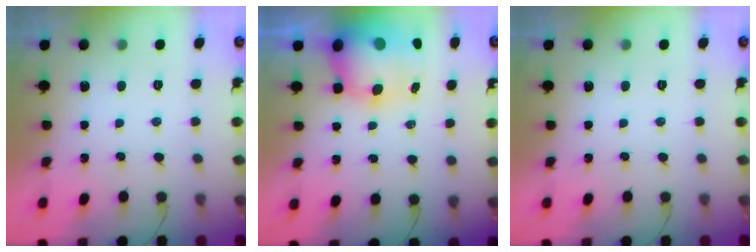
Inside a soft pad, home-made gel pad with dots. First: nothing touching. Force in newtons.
{"total": 11.2, "press": 10.9, "slide": 2.4}
{"total": 0.0}